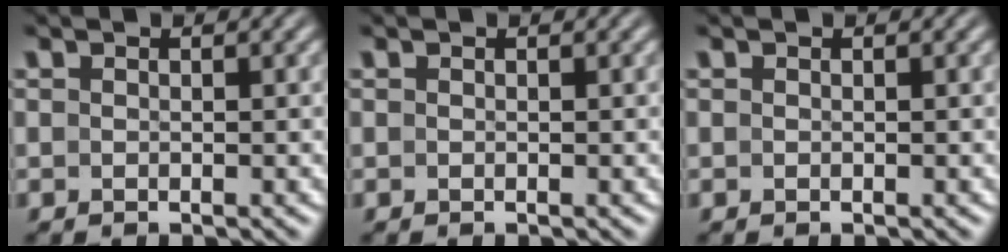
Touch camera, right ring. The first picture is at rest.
{"total": 0.0}
{"total": 0.0}